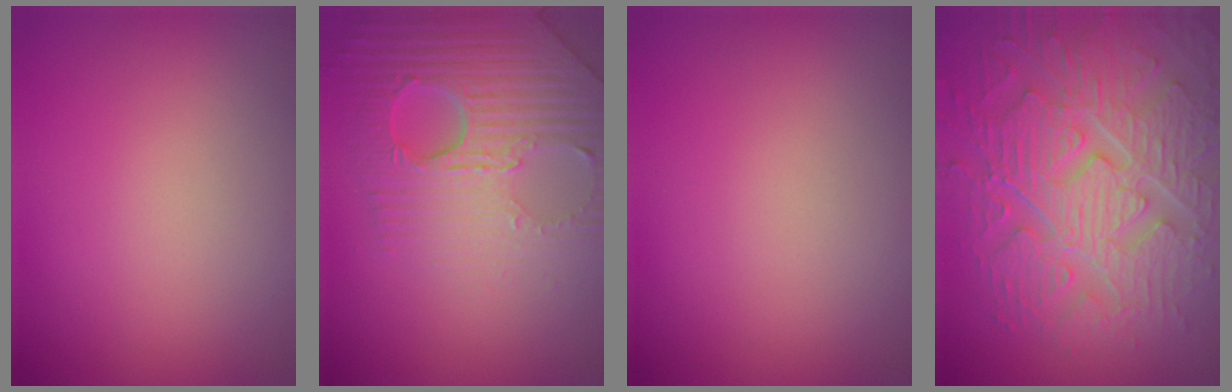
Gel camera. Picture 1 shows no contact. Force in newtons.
{"total": 7.1, "press": 5.7, "slide": 4.2}
{"total": 0.0}
{"total": 9.4, "press": 6.9, "slide": 6.4}